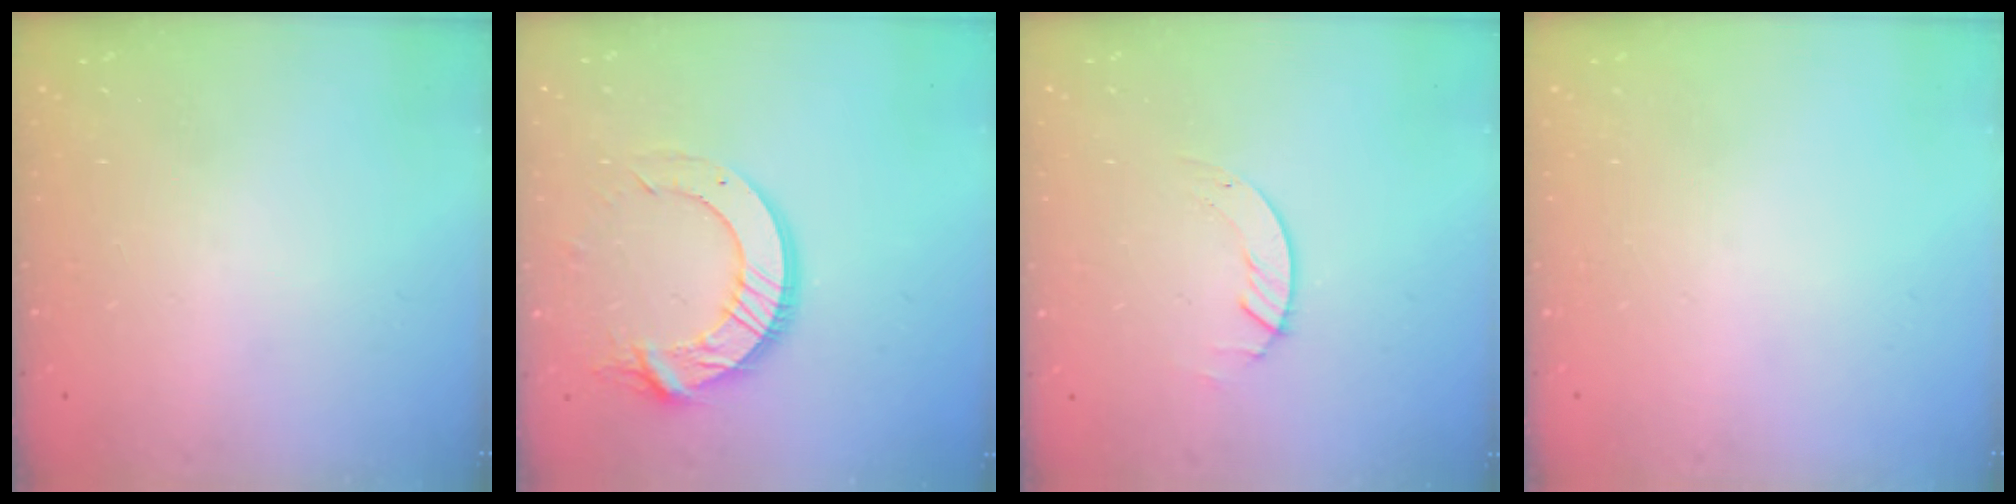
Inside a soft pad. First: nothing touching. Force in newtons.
{"total": 14.7, "press": 14.7, "slide": 1.6}
{"total": 1.4, "press": 1.4, "slide": 0.2}
{"total": 0.0}